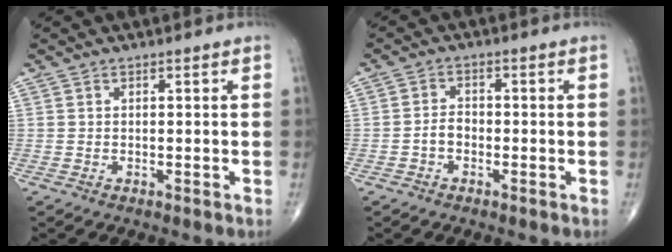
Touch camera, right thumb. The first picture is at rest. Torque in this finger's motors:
{"motor_torque": [-0.24, -0.40, 0.29, -0.10, -0.01]}